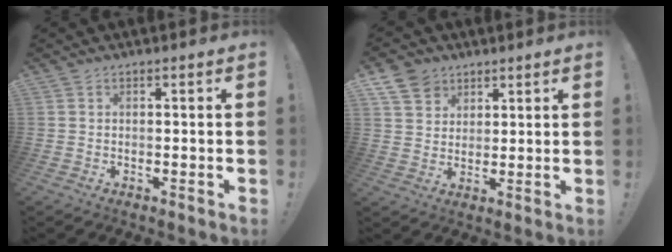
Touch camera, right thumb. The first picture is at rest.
{"total": 8.3, "force": [5.3, 6.1, 2.1], "torque": [-0.039, -0.028, 0.106]}